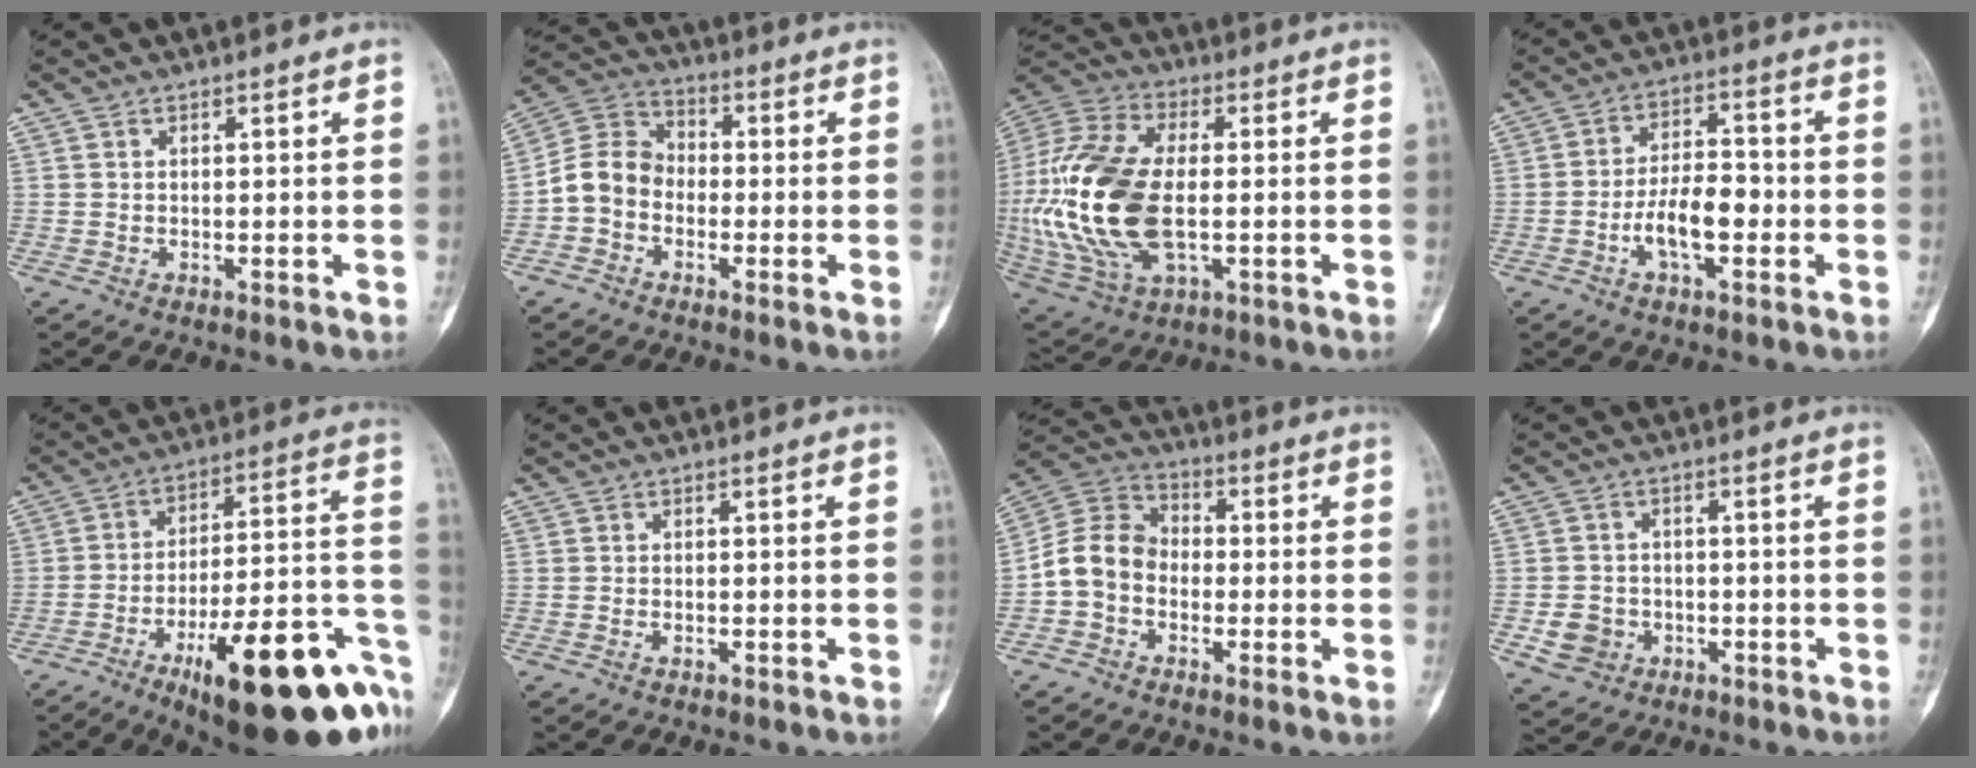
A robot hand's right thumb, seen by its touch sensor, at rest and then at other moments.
{"total": 8.4, "force": [-2.2, 6.9, 4.3], "torque": [-0.068, 0.034, -0.057]}
{"total": 24.3, "force": [-1.7, 13.0, 20.5], "torque": [-0.458, -0.005, -0.021]}
{"total": 9.3, "force": [-2.7, 4.4, 7.8], "torque": [-0.128, 0.027, -0.050]}
{"total": 28.8, "force": [-13.1, 8.9, 24.1], "torque": [-0.265, 0.067, -0.185]}
{"total": 0.6, "force": [-0.4, 0.3, 0.3], "torque": [-0.010, 0.005, -0.006]}
{"total": 9.1, "force": [-2.2, 7.3, 5.1], "torque": [-0.084, 0.034, -0.059]}
{"total": 5.4, "force": [-1.9, 4.7, 1.8], "torque": [-0.016, 0.015, -0.026]}